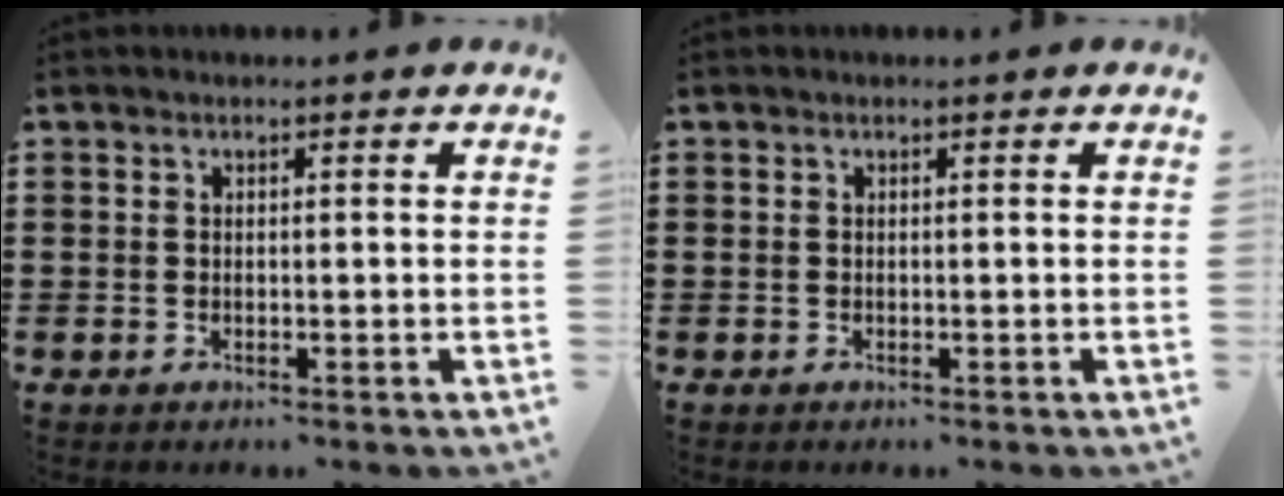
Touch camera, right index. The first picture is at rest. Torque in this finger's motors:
{"motor_torque": [0.16, -0.03, 0.00, 0.00]}